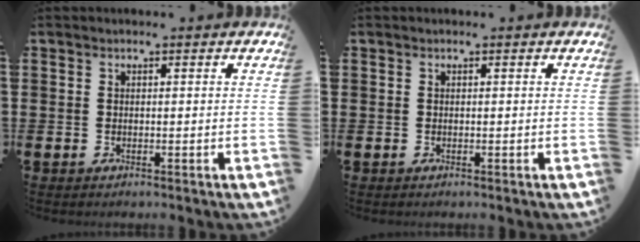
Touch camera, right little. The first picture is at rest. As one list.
[{"total": 0.0}]